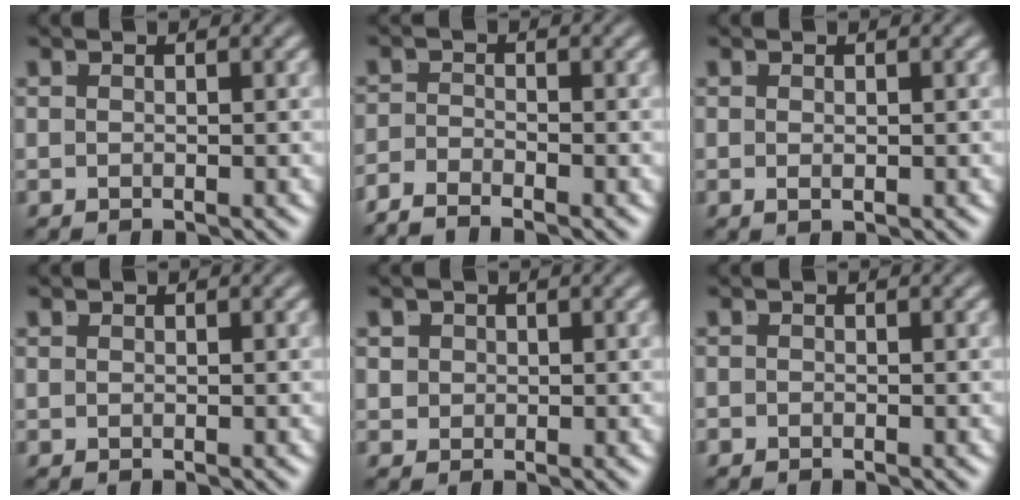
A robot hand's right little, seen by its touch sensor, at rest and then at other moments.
{"total": 2.6, "force": [-2.5, 0.3, 0.6], "torque": [-0.009, -0.015, -0.041]}
{"total": 0.5, "force": [-0.1, -0.2, 0.5], "torque": [-0.010, -0.009, 0.004]}
{"total": 0.0}
{"total": 2.4, "force": [0.8, 2.0, 1.0], "torque": [-0.027, -0.005, 0.018]}
{"total": 0.6, "force": [-0.4, -0.4, -0.1], "torque": [0.005, -0.006, -0.005]}